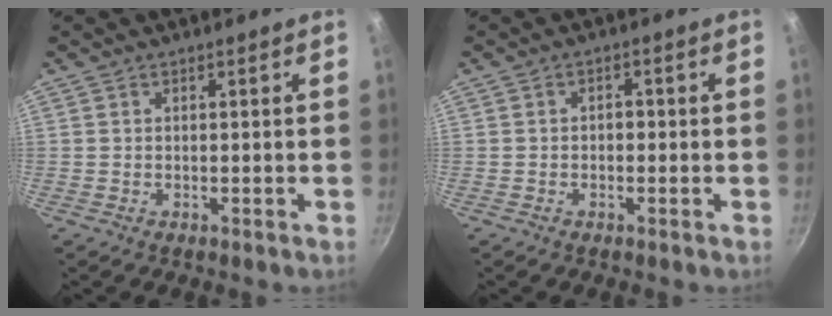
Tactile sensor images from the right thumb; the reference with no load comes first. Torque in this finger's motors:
{"motor_torque": [-0.16, -0.11, -0.27, 0.30, -0.01]}